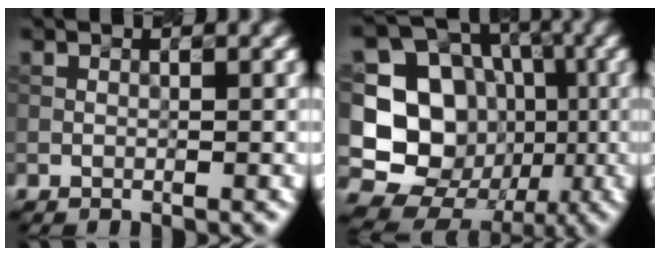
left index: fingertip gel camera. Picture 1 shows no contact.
{"total": 17.5, "force": [-2.0, 16.3, 6.1], "torque": [-0.153, 0.008, -0.042]}